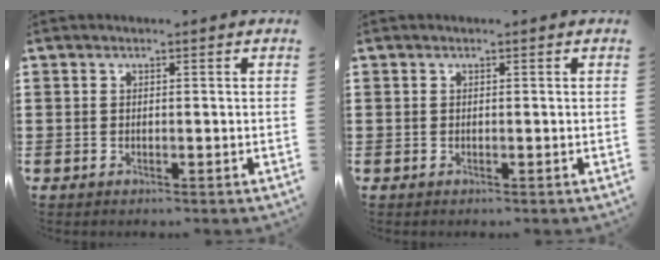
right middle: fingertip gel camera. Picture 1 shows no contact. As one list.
[{"total": 0.0}]